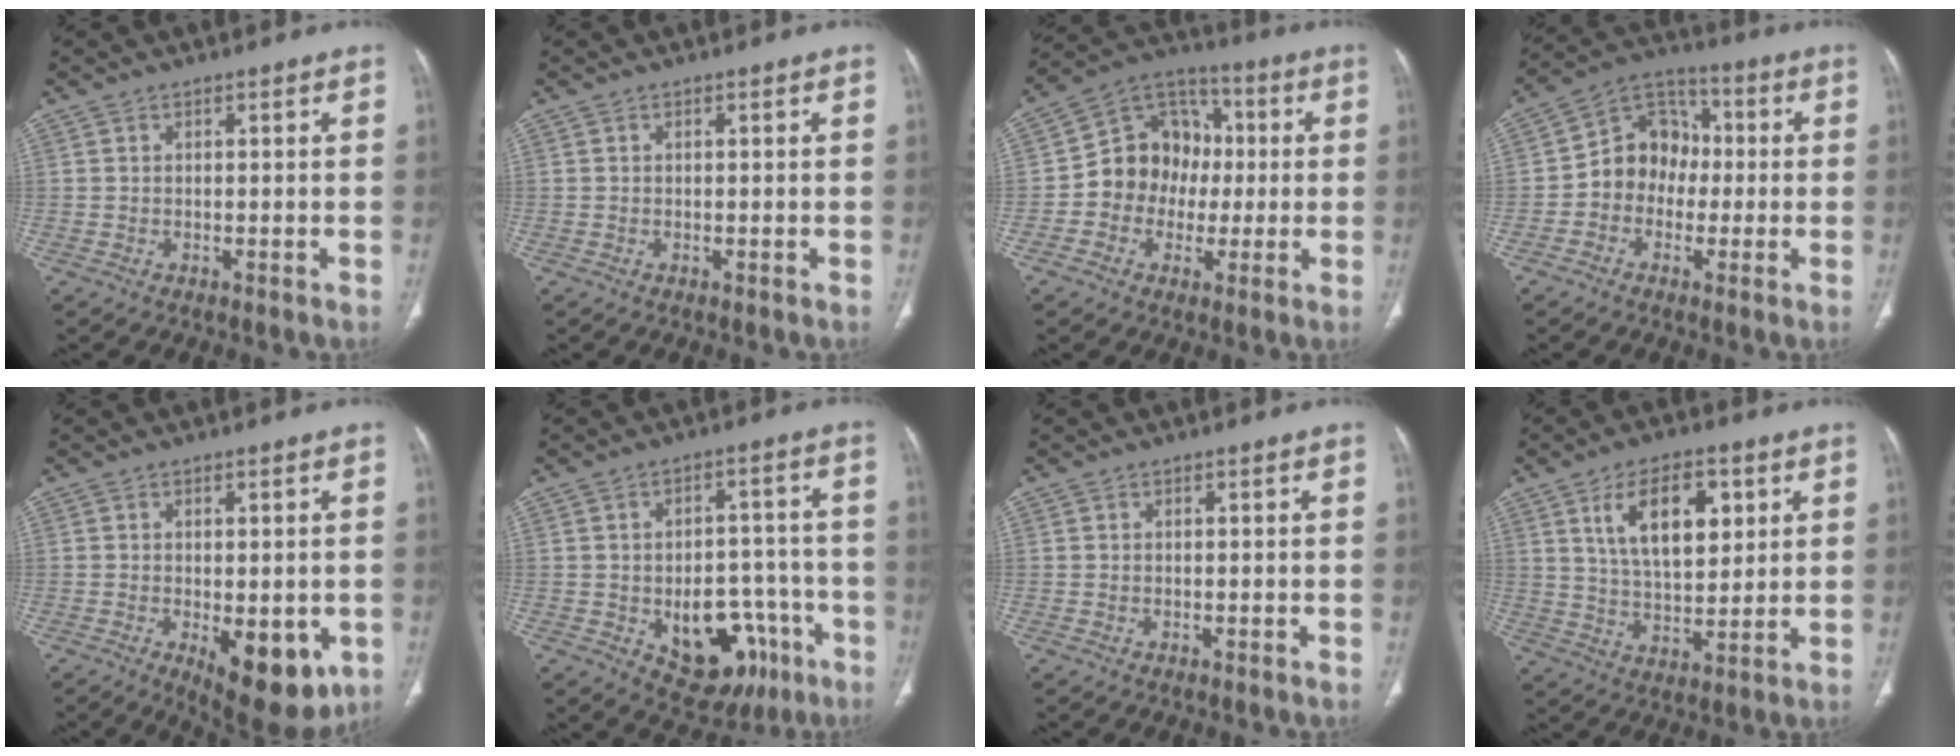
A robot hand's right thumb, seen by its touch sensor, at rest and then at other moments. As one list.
[{"total": 0.0}, {"total": 13.4, "force": [-0.9, 11.7, 6.4], "torque": [-0.058, 0.034, -0.025]}, {"total": 10.6, "force": [-1.2, 8.9, 5.5], "torque": [-0.049, 0.035, -0.036]}, {"total": 11.7, "force": [-3.7, 5.4, 9.7], "torque": [-0.110, -0.011, -0.037]}, {"total": 15.4, "force": [-6.0, 9.8, 10.3], "torque": [-0.095, 0.039, -0.068]}, {"total": 0.0}, {"total": 13.2, "force": [4.9, 6.9, 10.2], "torque": [-0.142, -0.016, 0.092]}]